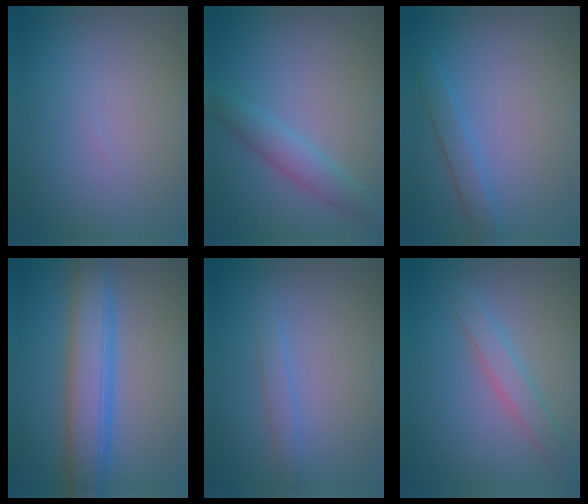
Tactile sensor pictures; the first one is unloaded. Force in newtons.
{"total": 2.8, "press": 2.8, "slide": 0.1}
{"total": 2.0, "press": 2.0, "slide": 0.1}
{"total": 6.3, "press": 6.3, "slide": 0.1}
{"total": 1.3, "press": 1.3, "slide": 0.1}
{"total": 2.6, "press": 2.6, "slide": 0.1}